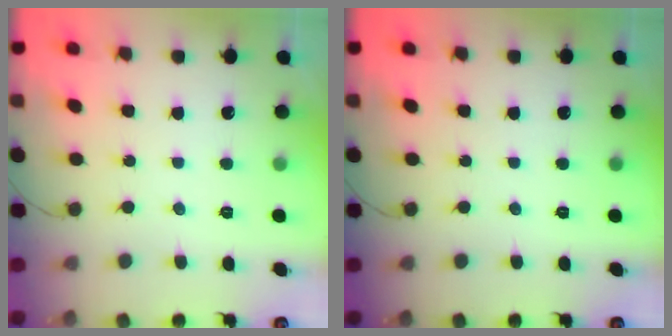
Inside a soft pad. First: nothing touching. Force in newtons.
{"total": 0.0}